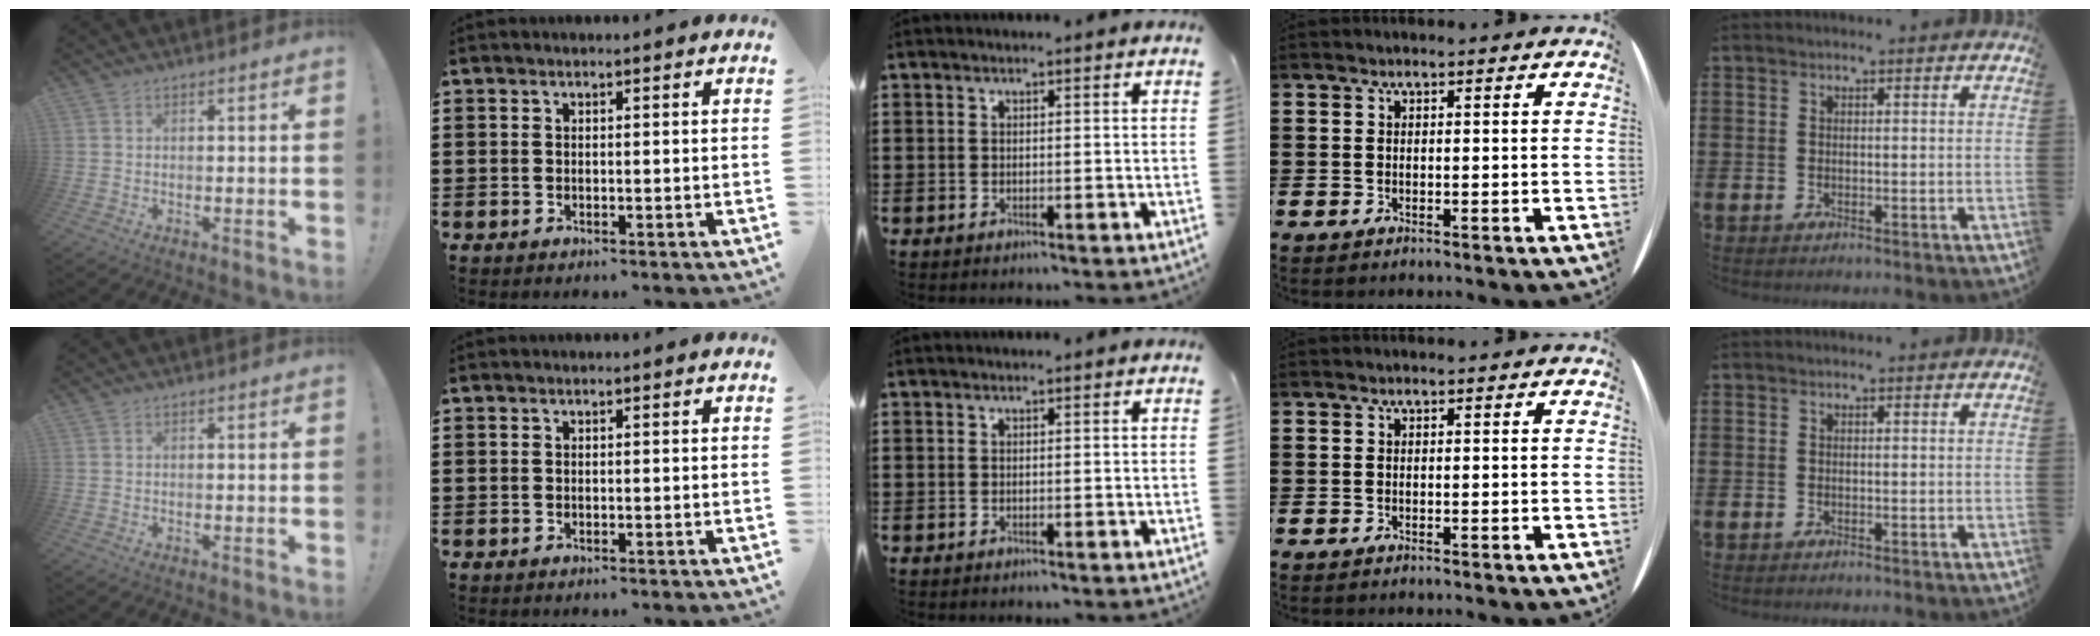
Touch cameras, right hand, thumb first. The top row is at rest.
{}